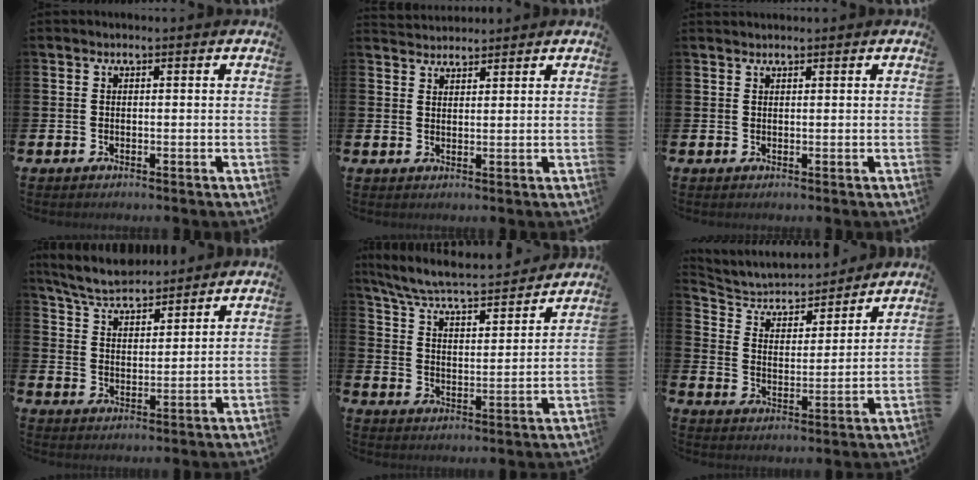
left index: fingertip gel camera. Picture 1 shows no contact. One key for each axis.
{"total": 2.5, "fx": 2.4, "fy": 0.6, "fz": -0.2, "tx": -0.001, "ty": -0.009, "tz": 0.045}
{"total": 0.8, "fx": 0.8, "fy": 0.1, "fz": 0.0, "tx": 0.010, "ty": -0.003, "tz": 0.012}
{"total": 6.1, "fx": 5.9, "fy": 1.0, "fz": 1.4, "tx": -0.054, "ty": -0.026, "tz": 0.107}
{"total": 6.7, "fx": 6.3, "fy": 0.7, "fz": 2.1, "tx": -0.073, "ty": -0.052, "tz": 0.104}
{"total": 5.0, "fx": 4.7, "fy": 1.6, "fz": 0.7, "tx": -0.046, "ty": -0.040, "tz": 0.075}